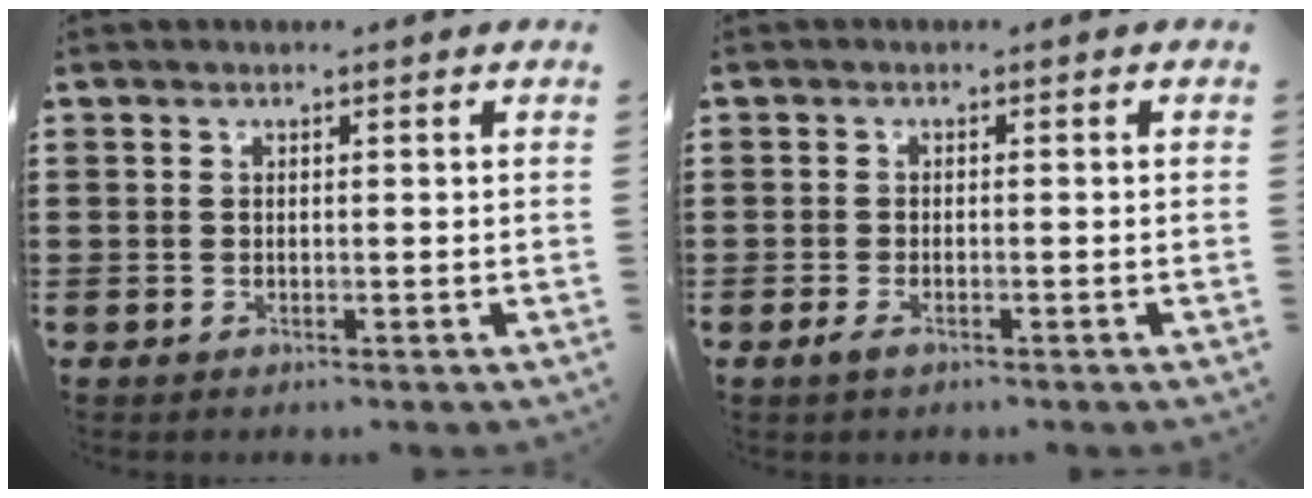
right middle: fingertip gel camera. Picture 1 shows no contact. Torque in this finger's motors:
{"motor_torque": [0.48, 0.42, 0.00, 0.05]}